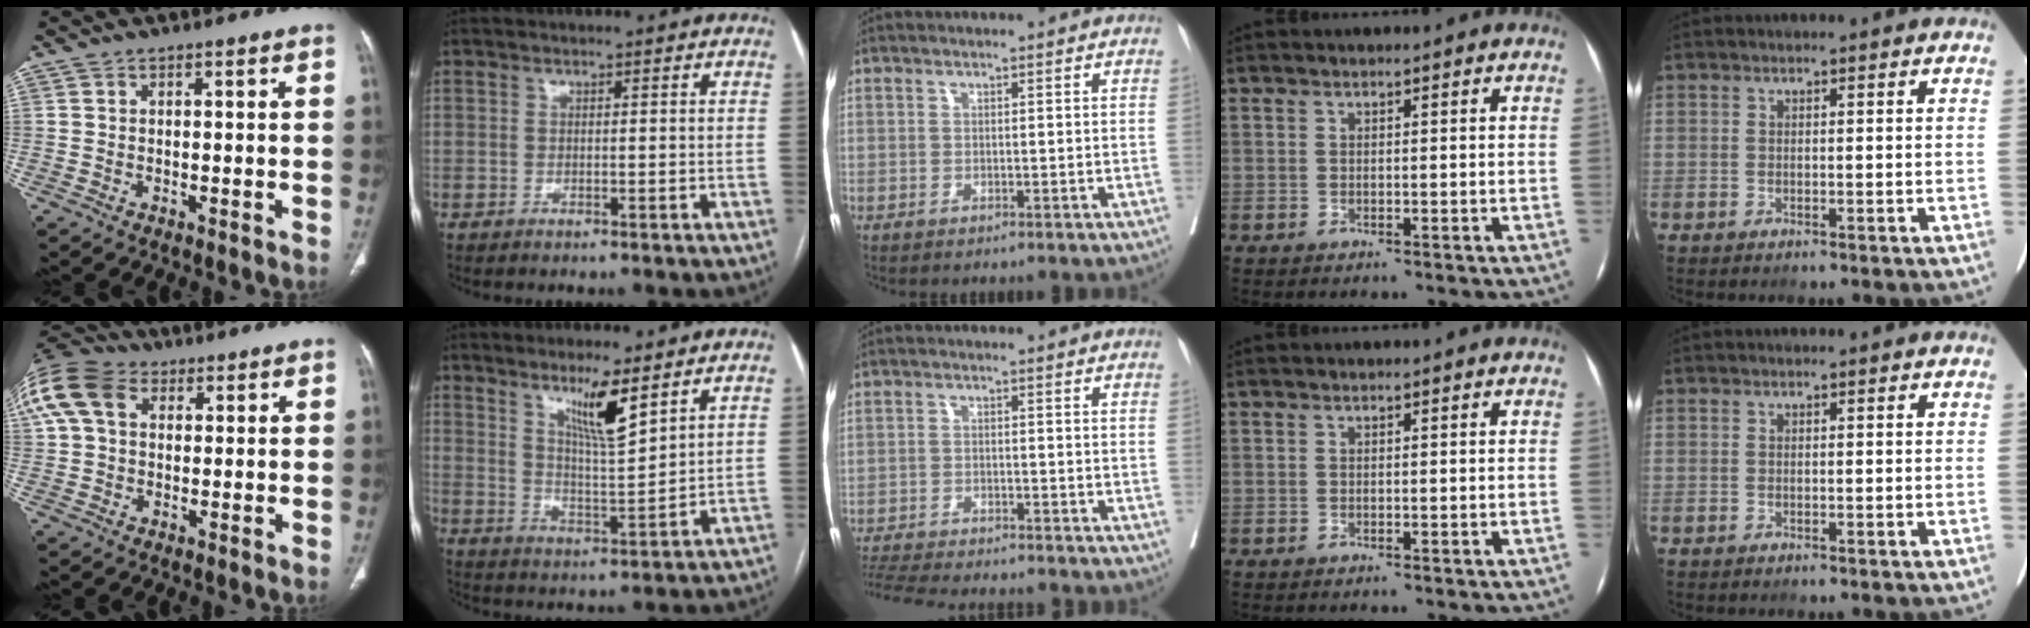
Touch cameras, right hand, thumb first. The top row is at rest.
{"thumb": {"total": 15.4, "force": [4.8, 11.1, 9.5], "torque": [-0.223, 0.042, 0.084]}, "index": {"total": 8.2, "force": [5.3, 0.5, 6.3], "torque": [-0.113, -0.016, 0.096]}, "middle": {"total": 12.7, "force": [-11.6, 1.4, 4.9], "torque": [-0.094, -0.014, -0.169]}}